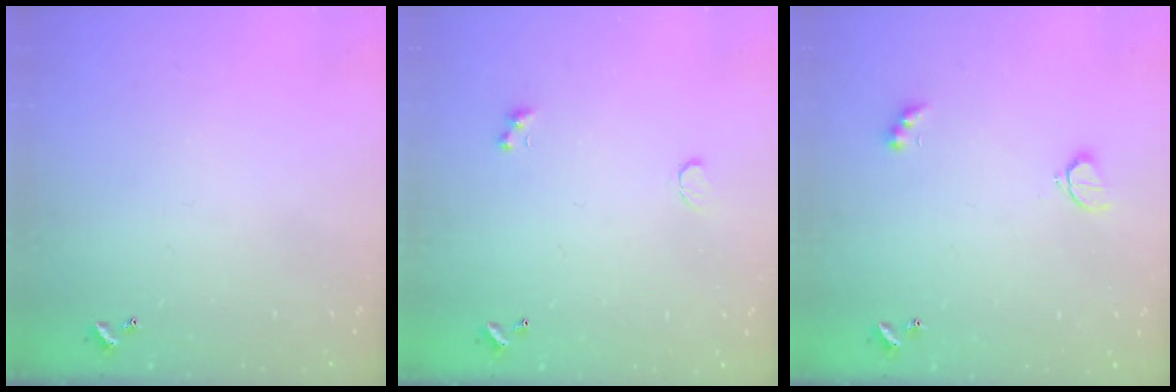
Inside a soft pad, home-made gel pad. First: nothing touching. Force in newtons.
{"total": 0.6, "press": 0.4, "slide": 0.4}
{"total": 2.6, "press": 2.5, "slide": 0.5}